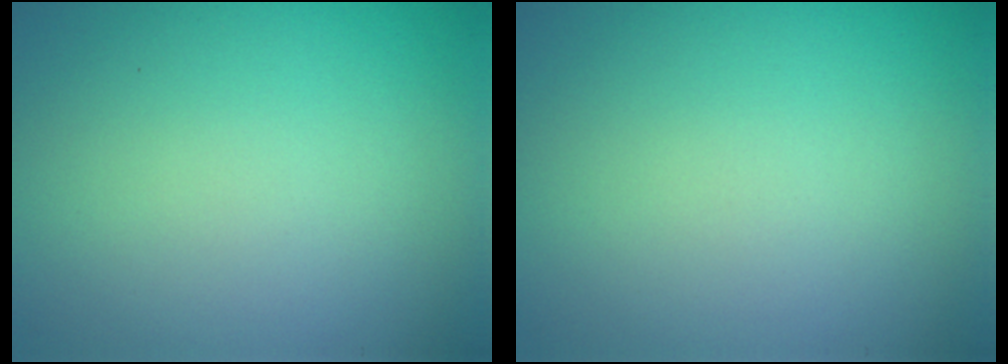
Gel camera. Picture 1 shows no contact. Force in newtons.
{"total": 0.0}